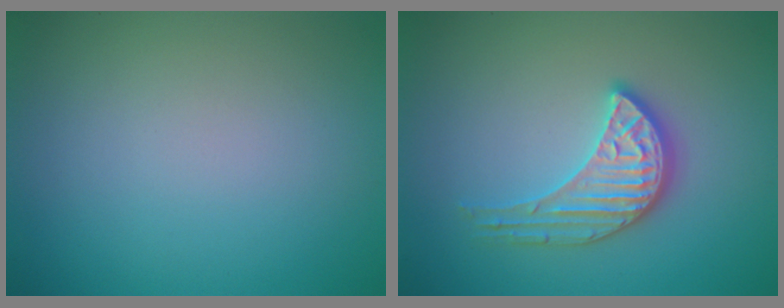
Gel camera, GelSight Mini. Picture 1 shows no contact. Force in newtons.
{"total": 3.5, "press": 3.3, "slide": 1.3}